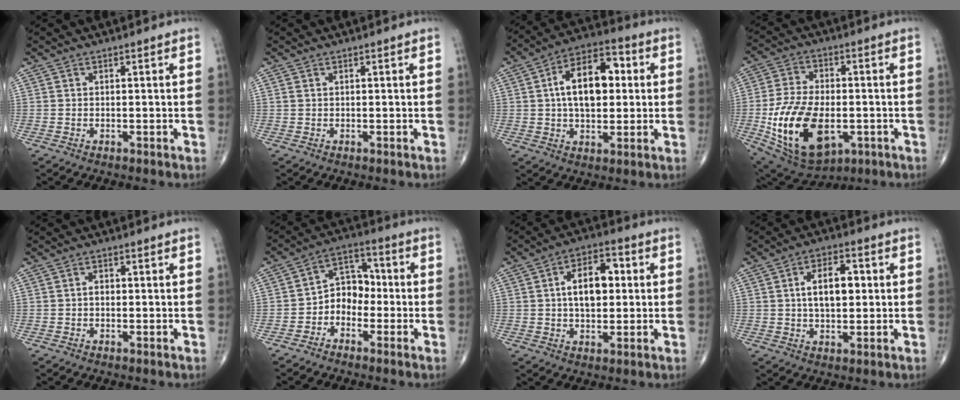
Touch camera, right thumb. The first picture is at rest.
{"total": 0.6, "force": [0.2, 0.4, 0.4], "torque": [-0.011, 0.007, 0.007]}
{"total": 14.9, "force": [2.0, 8.6, 11.9], "torque": [-0.173, 0.021, 0.026]}
{"total": 20.6, "force": [-4.8, 11.9, 16.1], "torque": [-0.290, 0.000, -0.062]}
{"total": 1.5, "force": [-0.1, 1.1, 1.0], "torque": [-0.012, 0.004, -0.003]}
{"total": 7.6, "force": [-2.1, 5.9, 4.3], "torque": [-0.036, 0.042, -0.053]}
{"total": 10.8, "force": [1.3, 6.3, 8.7], "torque": [-0.120, 0.016, 0.019]}
{"total": 9.1, "force": [1.2, 5.0, 7.5], "torque": [-0.107, 0.008, 0.020]}